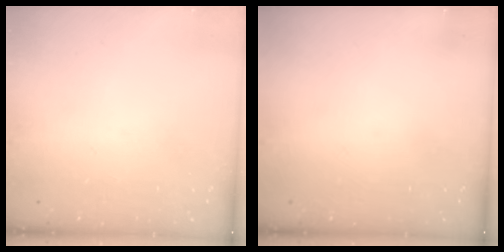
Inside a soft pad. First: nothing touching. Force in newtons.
{"total": 0.0}